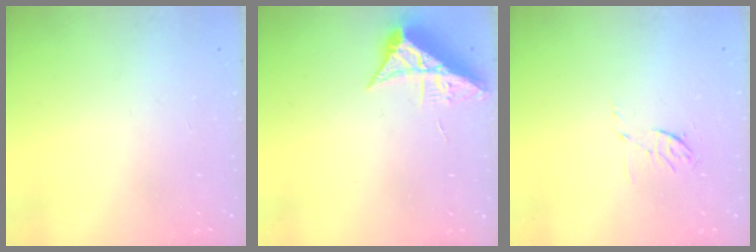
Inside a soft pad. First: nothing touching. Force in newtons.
{"total": 8.4, "press": 8.4, "slide": 0.5}
{"total": 4.2, "press": 3.9, "slide": 1.6}